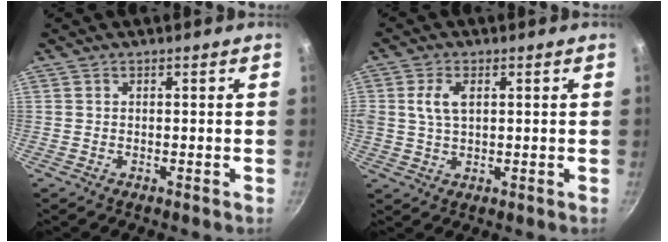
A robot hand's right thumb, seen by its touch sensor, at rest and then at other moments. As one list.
[{"total": 4.9, "force": [1.3, 2.8, 3.8], "torque": [-0.078, 0.001, 0.027]}]